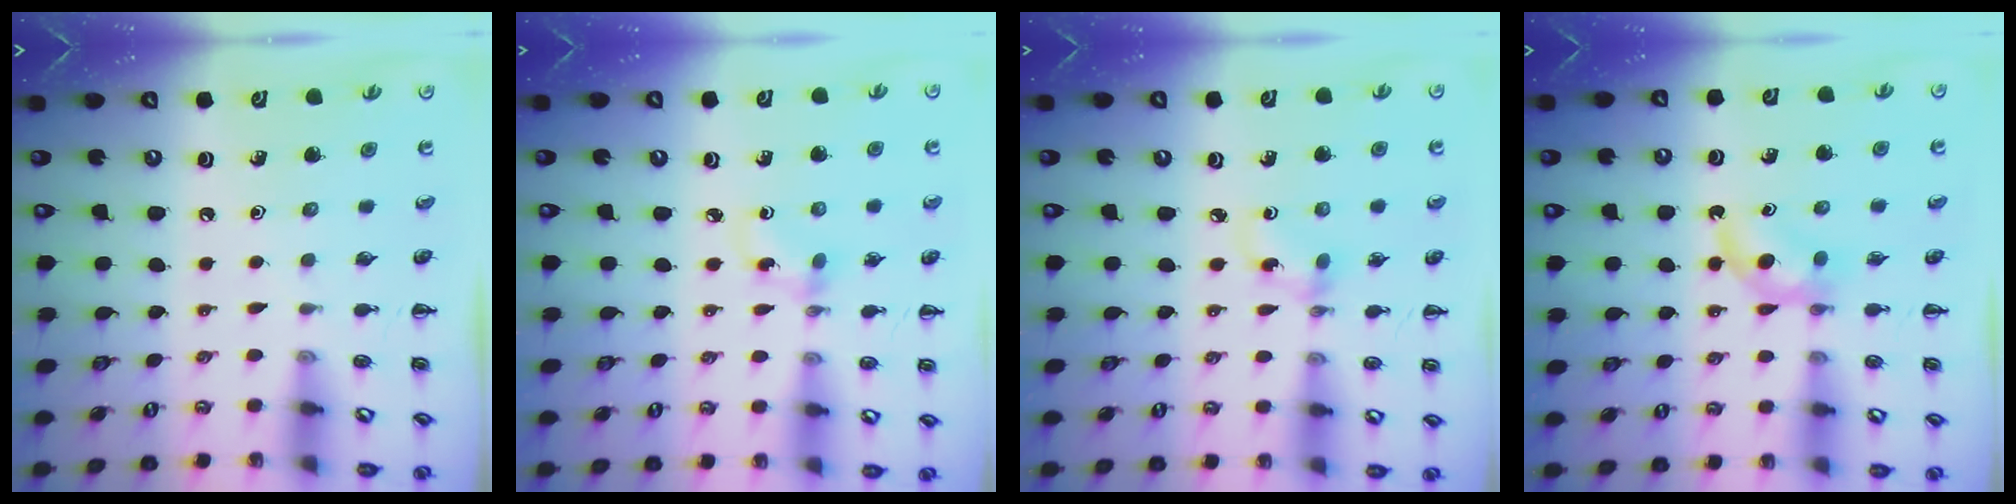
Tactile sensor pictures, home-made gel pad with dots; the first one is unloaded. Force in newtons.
{"total": 3.3, "press": 3.0, "slide": 1.2}
{"total": 2.9, "press": 2.7, "slide": 0.9}
{"total": 4.5, "press": 4.1, "slide": 1.7}